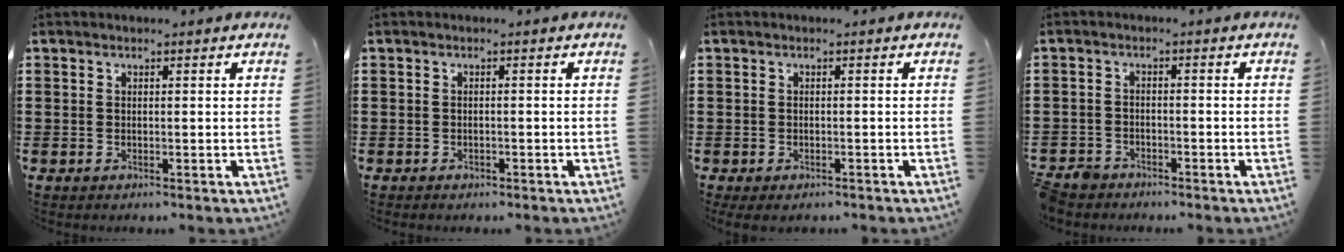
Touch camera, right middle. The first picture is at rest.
{"total": 0.6, "force": [-0.5, 0.3, 0.1], "torque": [-0.003, 0.002, -0.011]}
{"total": 0.6, "force": [-0.6, 0.3, 0.1], "torque": [-0.003, -0.001, -0.012]}
{"total": 2.3, "force": [-2.2, 0.8, 0.1], "torque": [-0.014, -0.001, -0.049]}